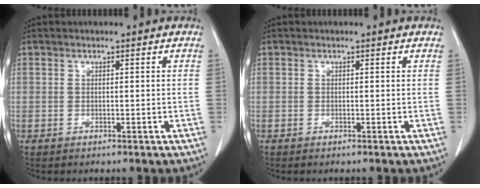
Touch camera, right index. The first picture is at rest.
{"total": 0.0}